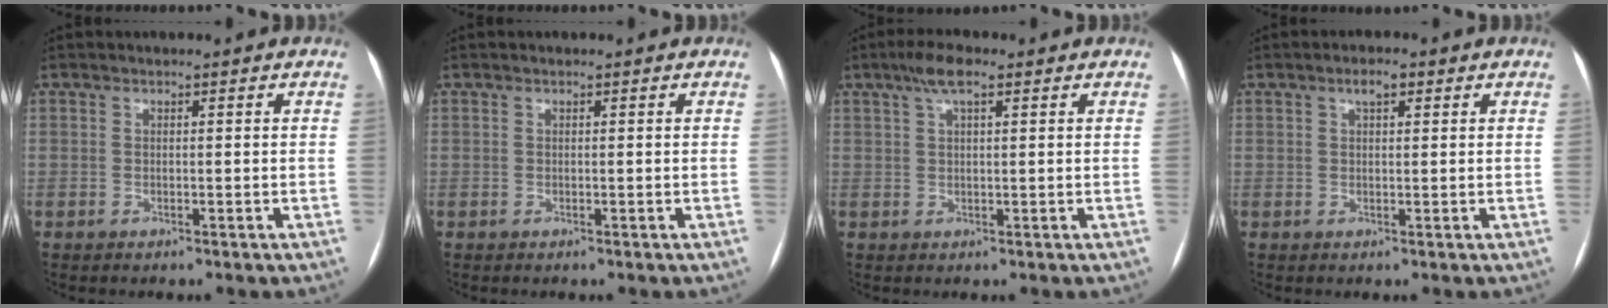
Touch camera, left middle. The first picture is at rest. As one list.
[{"total": 0.0}, {"total": 4.4, "force": [2.6, 1.0, 3.4], "torque": [-0.069, 0.017, 0.046]}, {"total": 2.3, "force": [1.2, 0.9, 1.8], "torque": [-0.033, 0.008, 0.020]}]